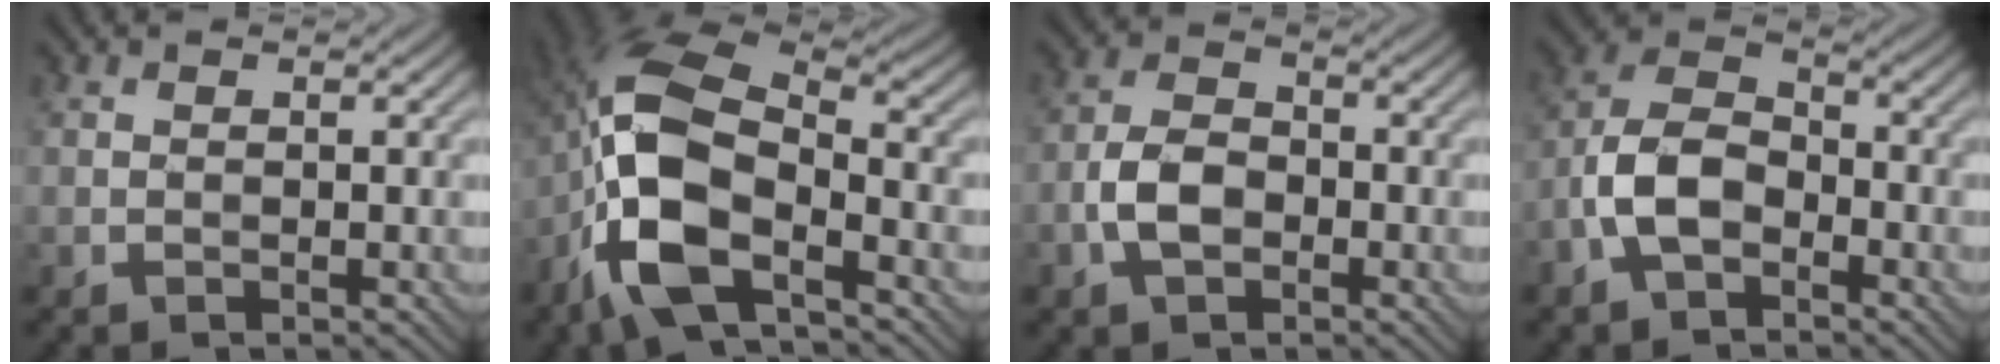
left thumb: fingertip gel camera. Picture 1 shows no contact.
{"total": 12.5, "force": [-5.1, 5.6, 10.0], "torque": [-0.227, -0.003, -0.107]}
{"total": 5.0, "force": [-1.9, 3.0, 3.5], "torque": [-0.072, 0.004, -0.044]}
{"total": 7.1, "force": [-3.4, 3.9, 4.8], "torque": [-0.104, 0.011, -0.076]}